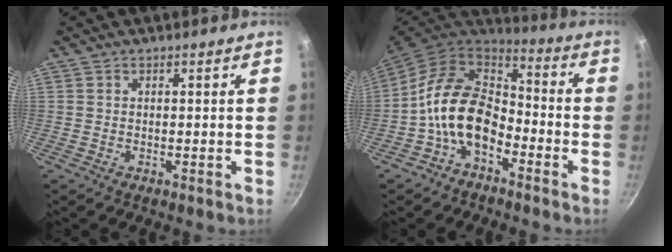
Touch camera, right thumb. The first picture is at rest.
{"total": 14.3, "force": [-4.9, 9.6, 9.4], "torque": [-0.136, 0.052, -0.108]}